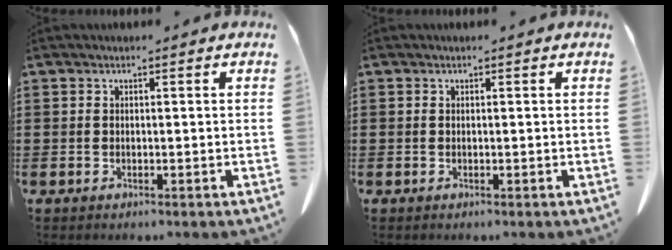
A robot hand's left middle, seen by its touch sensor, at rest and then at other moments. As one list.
[{"total": 0.0}]